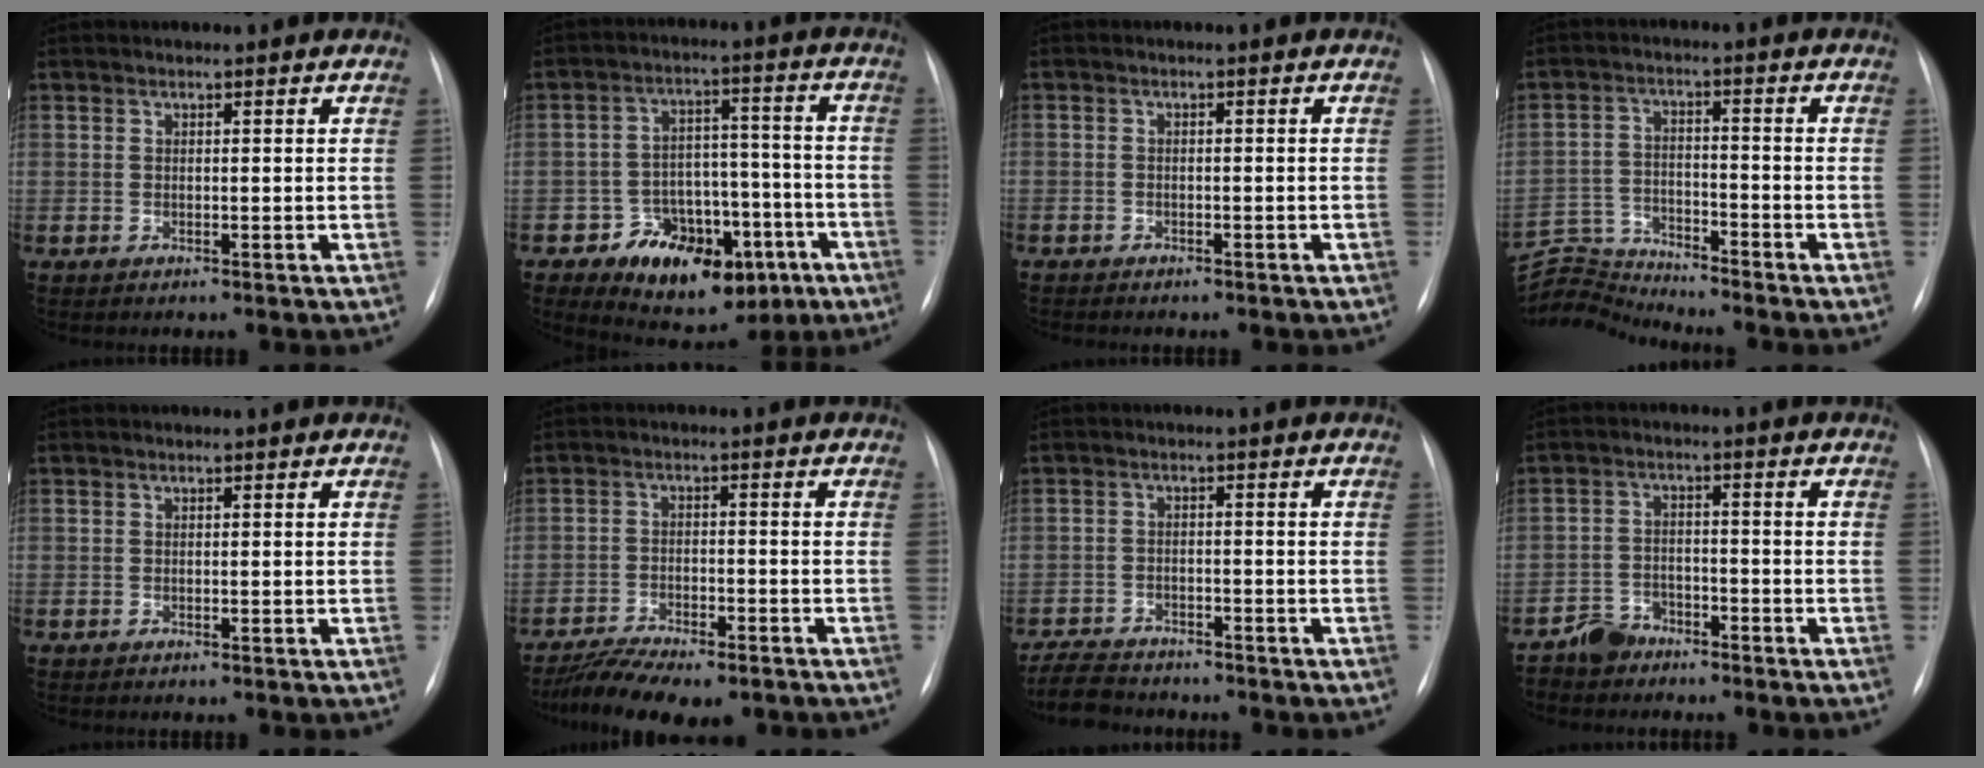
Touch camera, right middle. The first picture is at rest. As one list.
[{"total": 15.4, "force": [-7.9, 9.4, 9.3], "torque": [-0.118, 0.042, -0.103]}, {"total": 3.2, "force": [-2.6, 1.6, 1.0], "torque": [-0.018, 0.002, -0.030]}, {"total": 8.0, "force": [-7.8, -1.1, -1.4], "torque": [0.014, 0.010, -0.148]}, {"total": 0.0}, {"total": 10.9, "force": [-8.9, 3.2, 5.5], "torque": [-0.090, -0.005, -0.137]}, {"total": 7.0, "force": [-6.5, 2.1, 1.5], "torque": [-0.029, -0.009, -0.107]}, {"total": 4.1, "force": [-3.5, 2.1, 0.3], "torque": [-0.008, 0.004, -0.065]}]